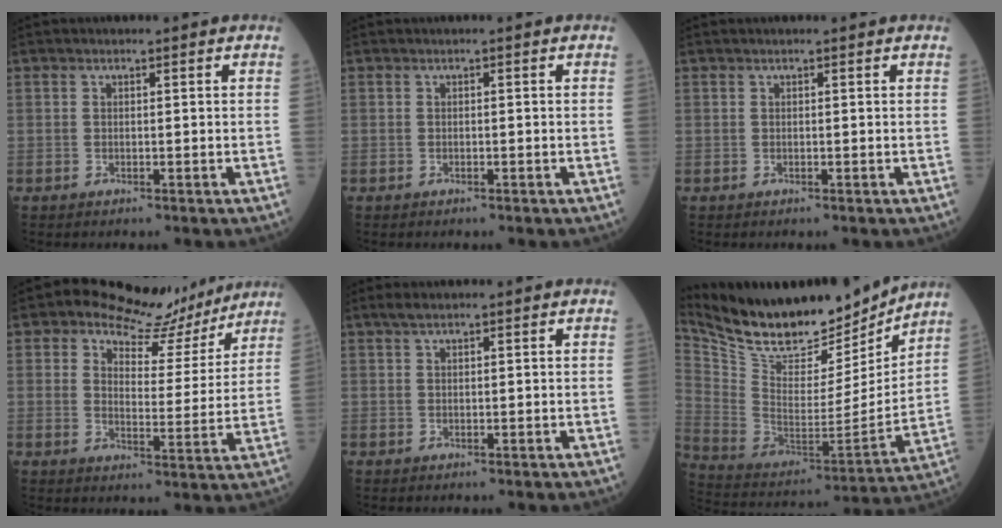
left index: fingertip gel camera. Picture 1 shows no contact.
{"total": 0.0}
{"total": 0.9, "force": [0.8, 0.1, 0.4], "torque": [-0.006, 0.011, 0.010]}
{"total": 11.1, "force": [9.3, 5.0, 3.2], "torque": [-0.042, -0.001, 0.115]}
{"total": 1.8, "force": [1.4, 0.4, 1.1], "torque": [-0.023, 0.014, 0.025]}
{"total": 22.8, "force": [19.9, 6.4, 9.1], "torque": [-0.181, -0.026, 0.324]}